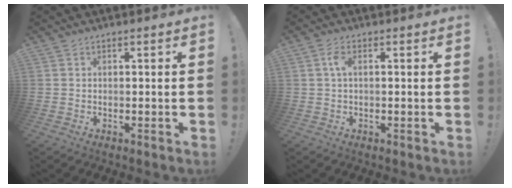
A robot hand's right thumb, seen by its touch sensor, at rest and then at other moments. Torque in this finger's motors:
{"motor_torque": [-0.11, 0.07, 0.31, -0.18, 0.16]}